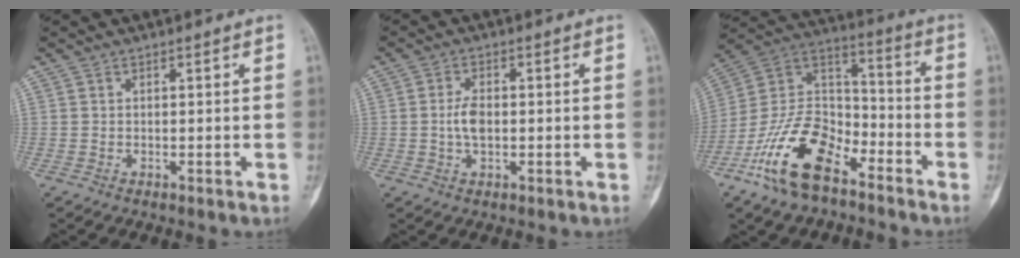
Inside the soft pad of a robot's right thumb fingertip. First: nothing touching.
{"total": 3.9, "force": [-0.3, 2.1, 3.3], "torque": [-0.065, 0.004, -0.007]}
{"total": 18.4, "force": [-10.9, 9.4, 11.5], "torque": [-0.205, 0.076, -0.210]}